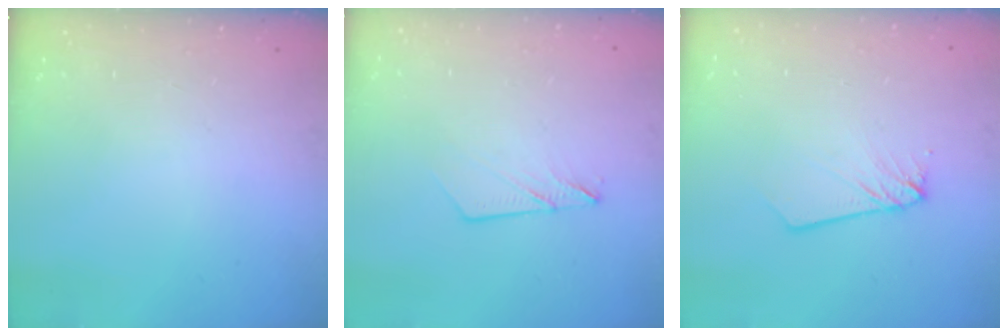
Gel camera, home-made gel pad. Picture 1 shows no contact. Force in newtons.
{"total": 5.8, "press": 5.8, "slide": 0.7}
{"total": 2.5, "press": 2.5, "slide": 0.1}